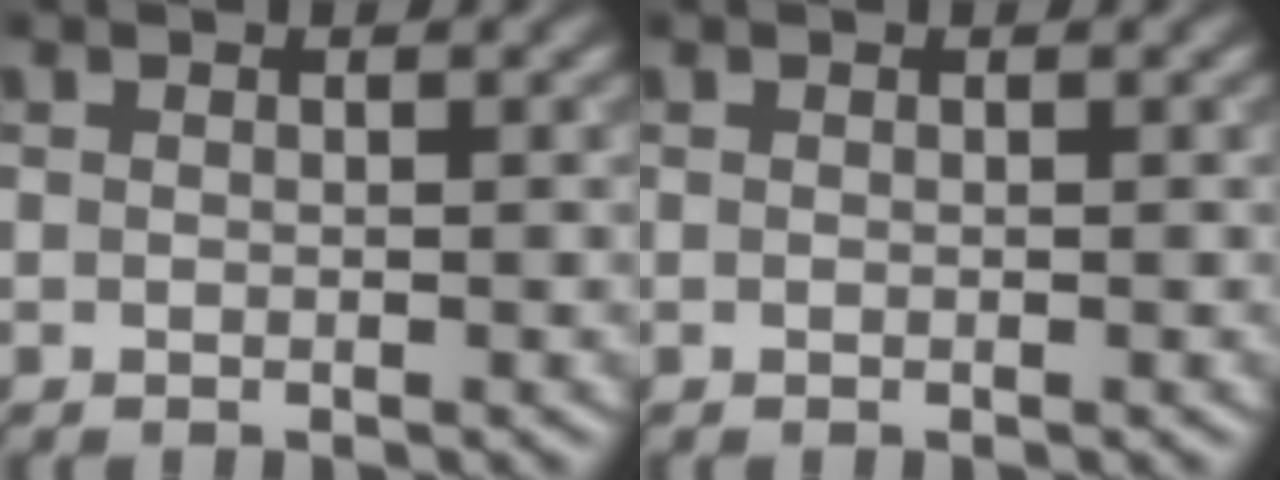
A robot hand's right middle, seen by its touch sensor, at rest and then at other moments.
{"total": 0.0}